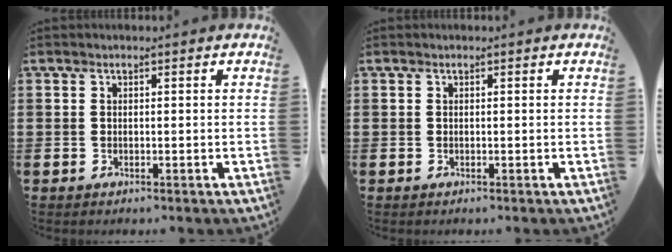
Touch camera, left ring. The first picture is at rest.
{"total": 0.0}